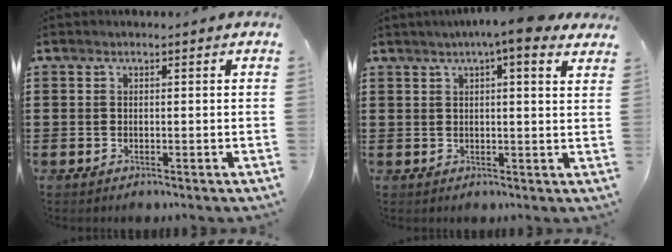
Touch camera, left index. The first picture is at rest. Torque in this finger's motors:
{"motor_torque": [2.14, 0.00, 0.56, 0.21]}